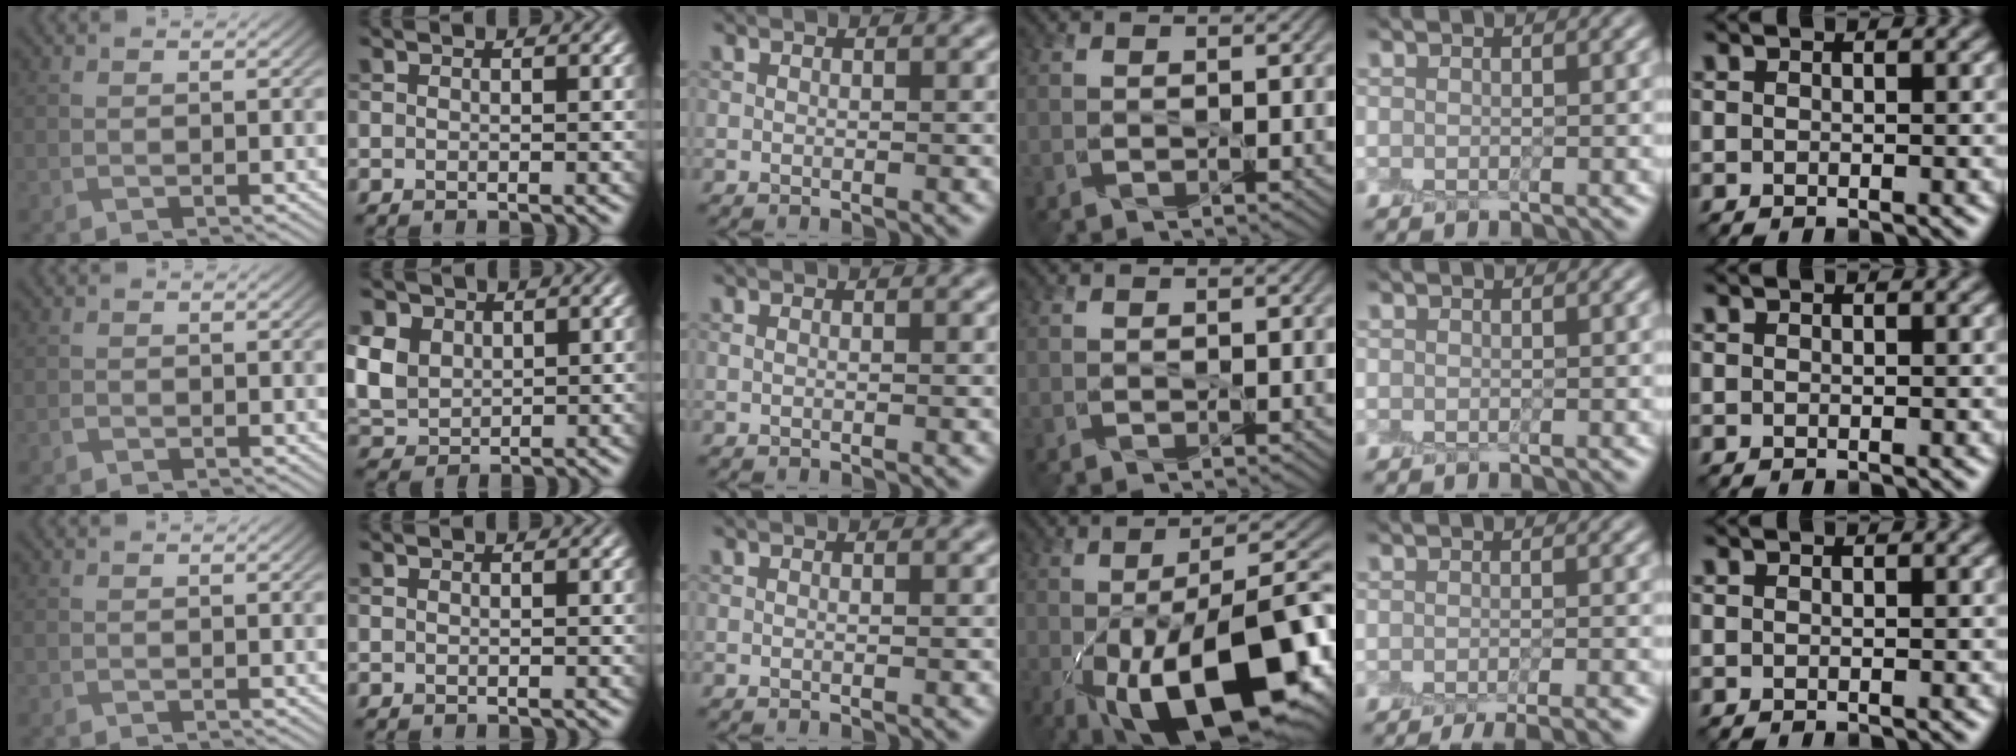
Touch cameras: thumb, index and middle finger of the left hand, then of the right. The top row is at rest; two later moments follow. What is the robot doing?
{"motion": "peel", "object": "shipping label"}